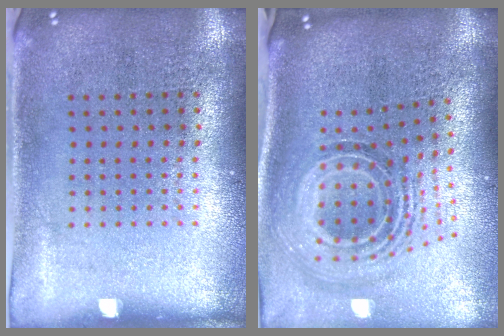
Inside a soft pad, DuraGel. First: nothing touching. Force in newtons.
{"total": 2.0, "press": 1.5, "slide": 1.3}